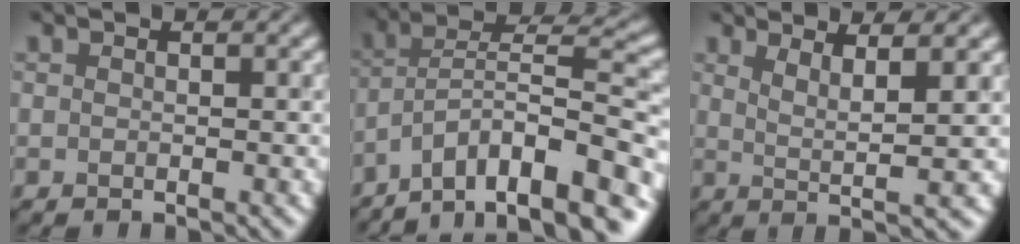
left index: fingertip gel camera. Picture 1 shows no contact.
{"total": 10.9, "force": [-7.2, 2.9, 7.6], "torque": [-0.115, 0.019, -0.116]}
{"total": 3.5, "force": [1.4, 0.2, 3.2], "torque": [-0.063, 0.001, 0.043]}